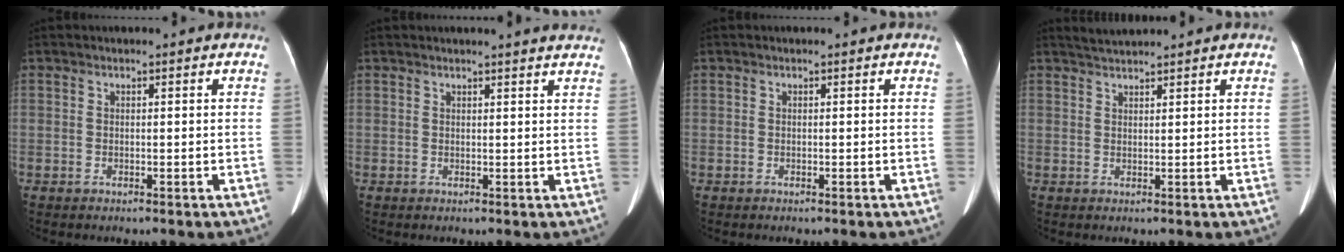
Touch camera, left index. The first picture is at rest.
{"total": 5.9, "force": [5.5, -0.2, 2.0], "torque": [-0.024, 0.002, 0.040]}
{"total": 0.0}
{"total": 2.0, "force": [2.0, -0.4, 0.1], "torque": [-0.004, 0.013, 0.044]}